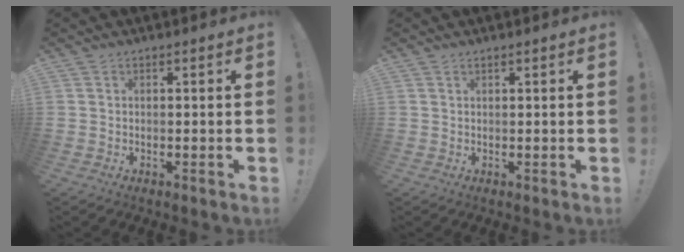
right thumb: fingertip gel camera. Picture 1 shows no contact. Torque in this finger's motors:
{"motor_torque": [0.10, 0.24, -0.25, -0.04, 0.05]}